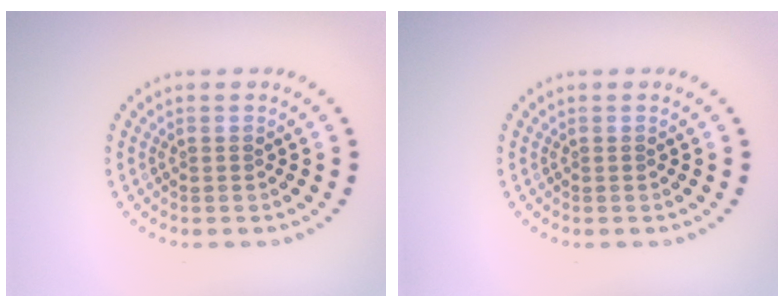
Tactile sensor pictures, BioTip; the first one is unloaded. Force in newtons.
{"total": 0.0}